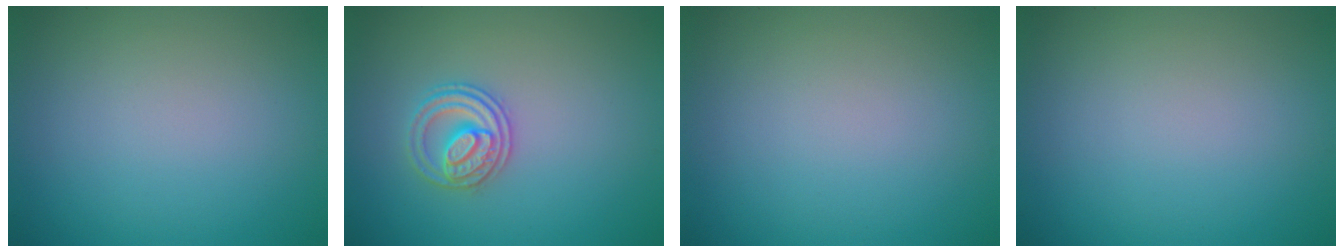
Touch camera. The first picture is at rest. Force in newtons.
{"total": 2.6, "press": 2.5, "slide": 0.7}
{"total": 0.0}
{"total": 0.0}